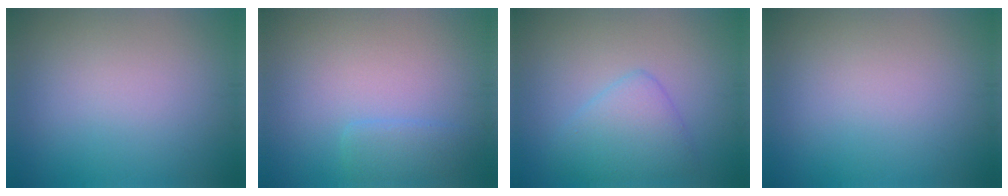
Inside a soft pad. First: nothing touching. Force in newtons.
{"total": 1.8, "press": 1.8, "slide": 0.2}
{"total": 3.5, "press": 3.5, "slide": 0.2}
{"total": 0.0}